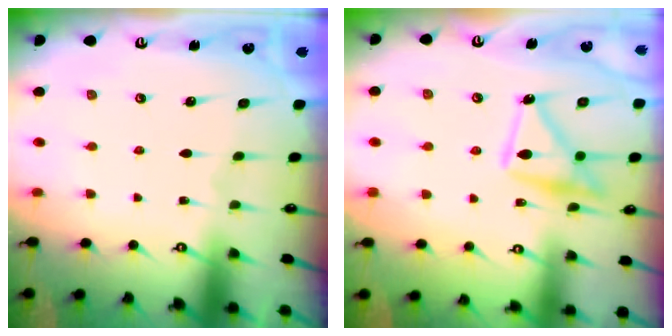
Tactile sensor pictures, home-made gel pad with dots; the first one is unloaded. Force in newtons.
{"total": 14.9, "press": 14.8, "slide": 1.1}